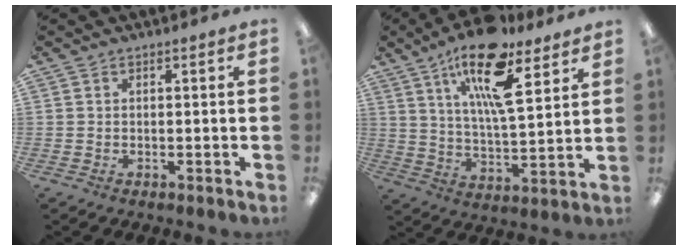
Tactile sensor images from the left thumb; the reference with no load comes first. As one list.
[{"total": 19.6, "force": [11.8, 6.8, 14.1], "torque": [-0.242, -0.050, 0.194]}]